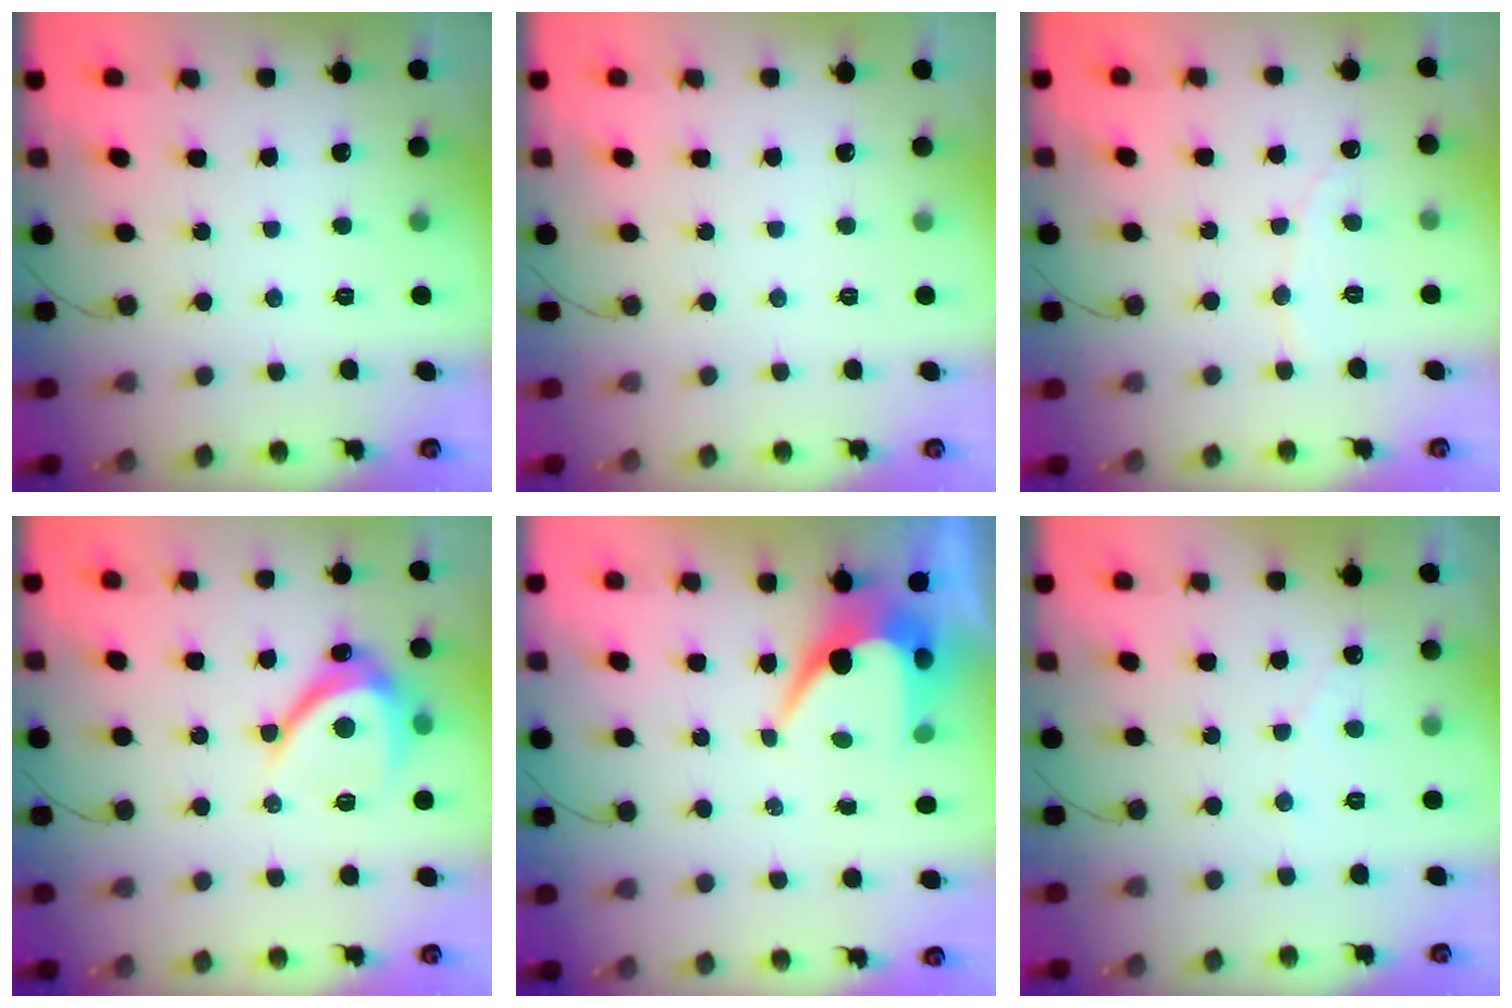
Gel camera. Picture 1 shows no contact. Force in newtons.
{"total": 0.0}
{"total": 2.6, "press": 2.6, "slide": 0.2}
{"total": 10.2, "press": 10.2, "slide": 0.8}
{"total": 6.8, "press": 6.8, "slide": 0.4}
{"total": 1.6, "press": 1.6, "slide": 0.1}